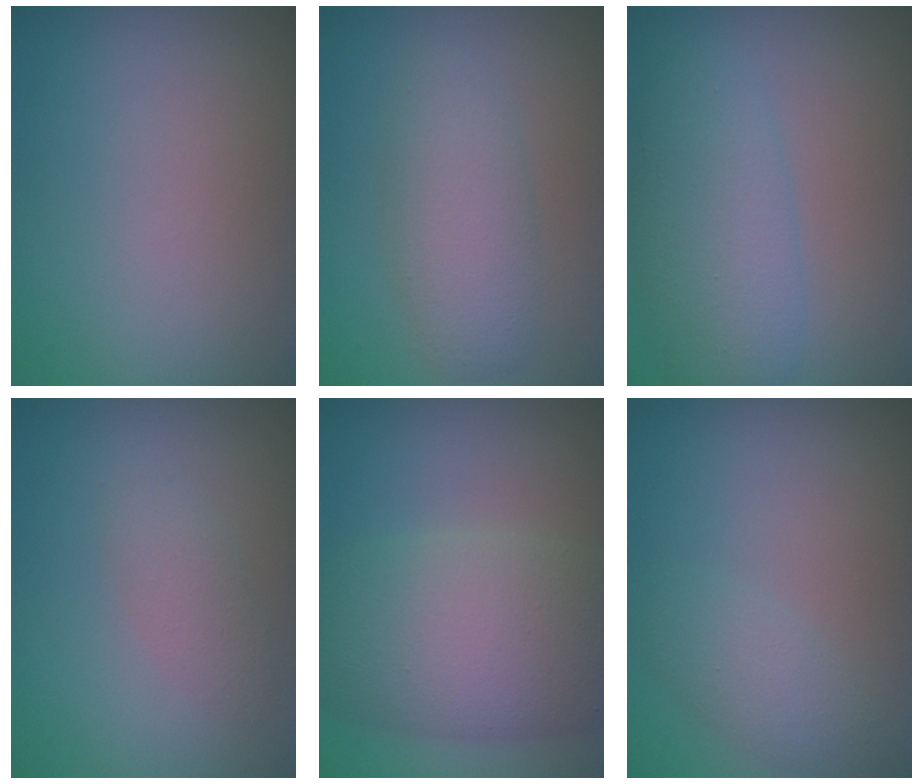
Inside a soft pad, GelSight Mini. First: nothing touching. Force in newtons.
{"total": 3.9, "press": 3.9, "slide": 0.1}
{"total": 6.9, "press": 6.9, "slide": 0.2}
{"total": 1.6, "press": 1.6, "slide": 0.1}
{"total": 9.3, "press": 9.3, "slide": 0.5}
{"total": 2.1, "press": 2.1, "slide": 0.0}